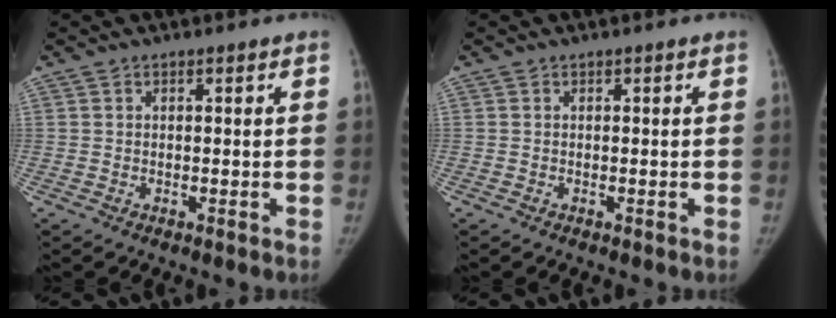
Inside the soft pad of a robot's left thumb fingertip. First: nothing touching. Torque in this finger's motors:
{"motor_torque": [0.00, 0.00, 0.26, -0.09, 0.02]}